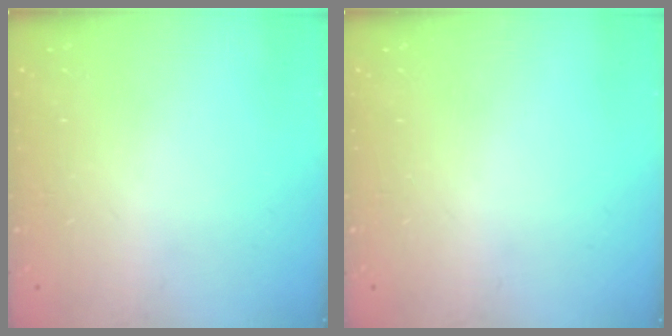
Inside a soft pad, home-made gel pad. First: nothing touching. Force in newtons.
{"total": 0.0}